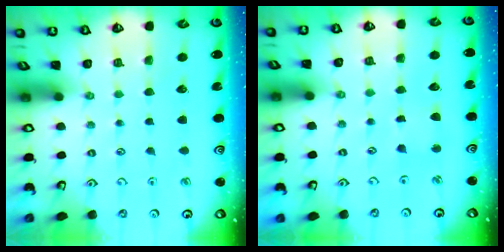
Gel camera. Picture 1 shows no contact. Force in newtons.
{"total": 2.5, "press": 2.4, "slide": 0.3}